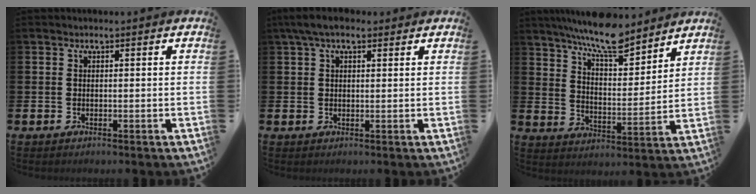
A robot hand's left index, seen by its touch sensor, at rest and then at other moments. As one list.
[{"total": 4.2, "force": [3.1, 1.6, 2.4], "torque": [-0.052, 0.002, 0.055]}, {"total": 9.6, "force": [8.8, 1.9, 3.3], "torque": [-0.082, -0.053, 0.159]}]